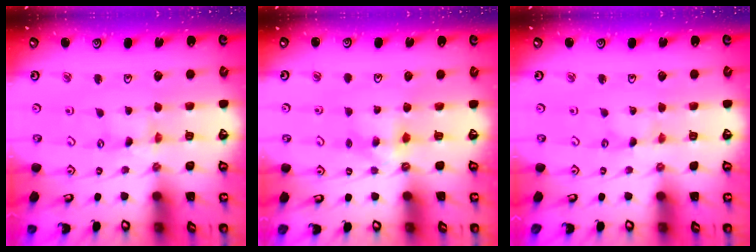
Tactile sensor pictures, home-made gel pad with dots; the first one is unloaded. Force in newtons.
{"total": 4.6, "press": 4.5, "slide": 0.7}
{"total": 0.0}